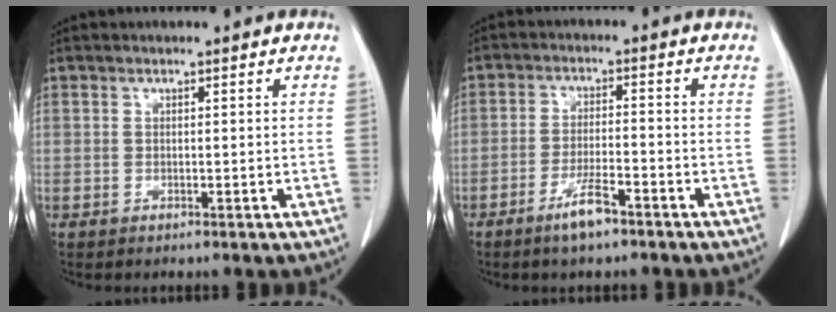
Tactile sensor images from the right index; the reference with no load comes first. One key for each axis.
{"total": 5.0, "fx": -3.4, "fy": 0.7, "fz": 3.6, "tx": -0.070, "ty": -0.003, "tz": -0.058}